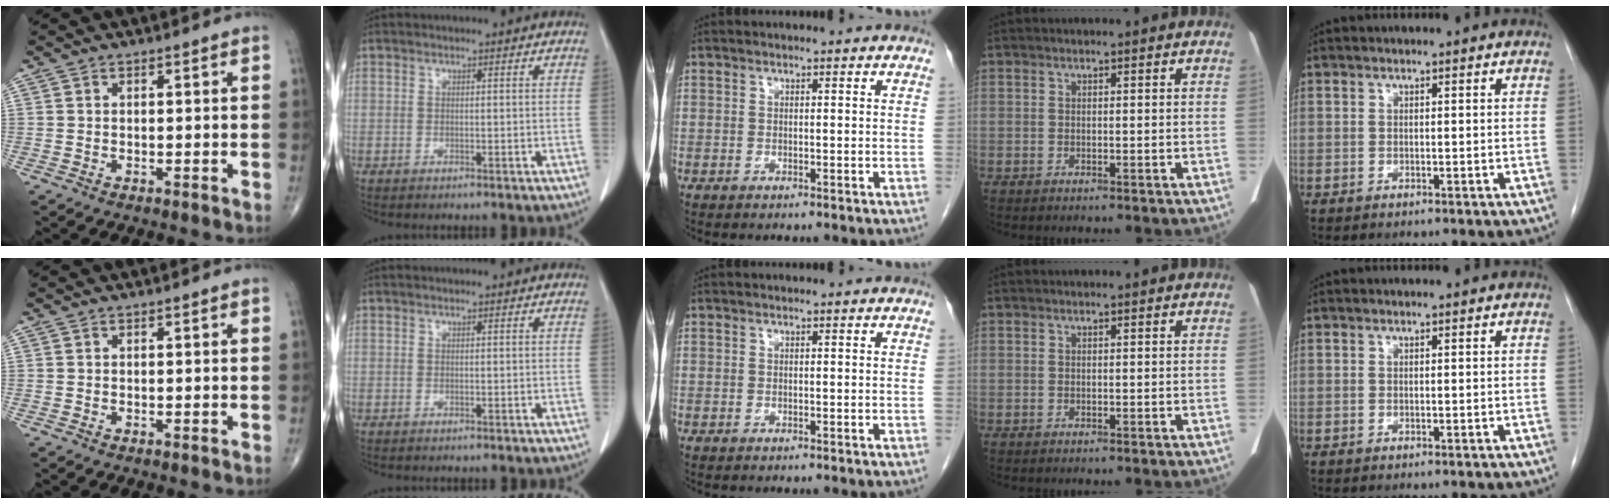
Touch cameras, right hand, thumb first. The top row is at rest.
{}